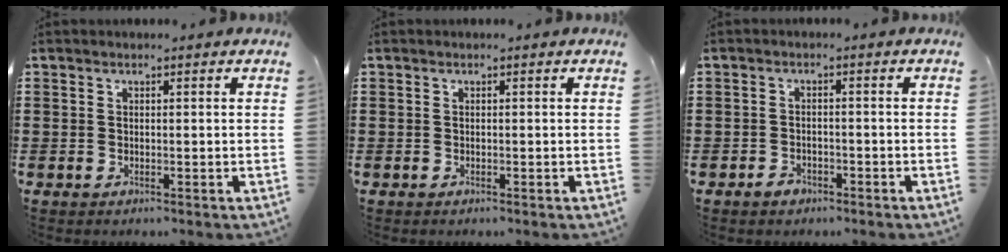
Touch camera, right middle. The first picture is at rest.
{"total": 0.0}
{"total": 1.7, "force": [-1.4, 0.8, 0.5], "torque": [-0.013, 0.000, -0.030]}